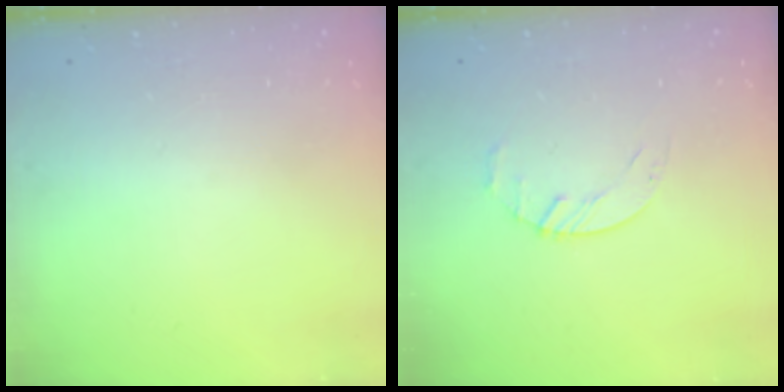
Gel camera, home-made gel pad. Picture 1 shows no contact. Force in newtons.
{"total": 2.7, "press": 2.6, "slide": 0.3}